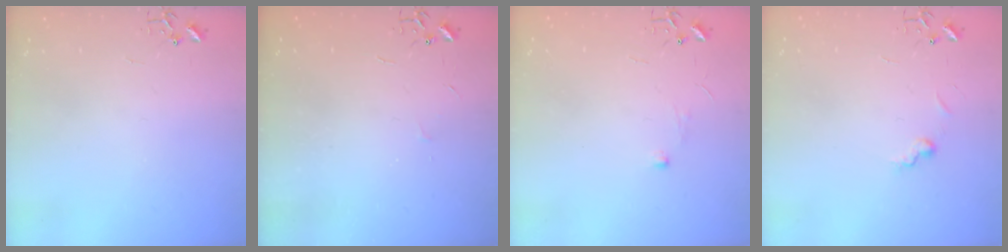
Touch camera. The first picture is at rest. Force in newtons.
{"total": 2.3, "press": 2.3, "slide": 0.3}
{"total": 5.1, "press": 5.0, "slide": 0.6}
{"total": 6.1, "press": 6.1, "slide": 0.6}